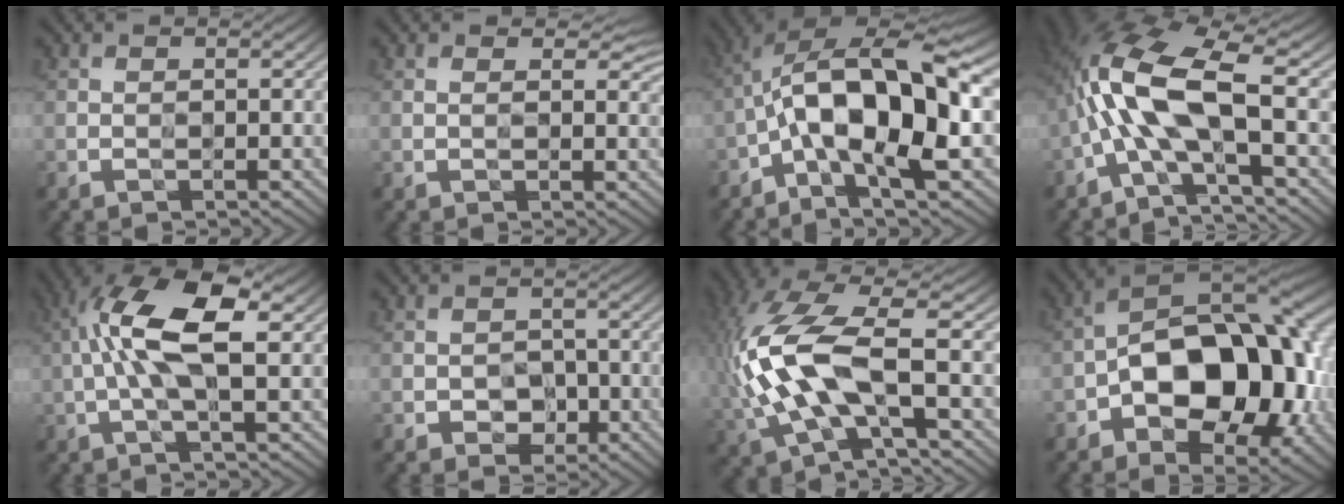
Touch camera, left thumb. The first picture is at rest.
{"total": 2.1, "force": [1.0, 1.1, 1.5], "torque": [-0.026, -0.004, 0.019]}
{"total": 14.2, "force": [-2.1, 5.2, 13.0], "torque": [-0.222, 0.019, -0.036]}
{"total": 12.0, "force": [-0.6, 4.1, 11.2], "torque": [-0.233, 0.009, -0.022]}
{"total": 8.3, "force": [1.4, 2.4, 7.8], "torque": [-0.157, 0.018, 0.021]}
{"total": 2.6, "force": [-1.1, 2.2, 0.9], "torque": [-0.009, -0.003, -0.020]}
{"total": 13.9, "force": [0.0, 5.7, 12.7], "torque": [-0.310, 0.003, 0.000]}
{"total": 18.1, "force": [-3.1, 11.0, 14.1], "torque": [-0.200, -0.007, -0.054]}